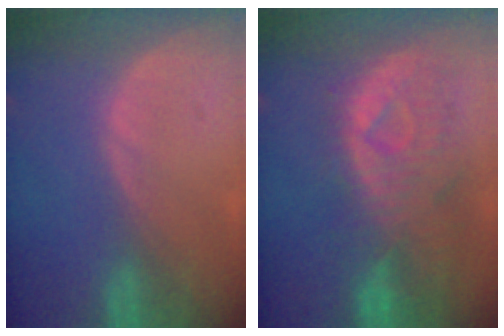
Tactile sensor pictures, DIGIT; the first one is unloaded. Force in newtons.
{"total": 11.2, "press": 9.7, "slide": 5.4}